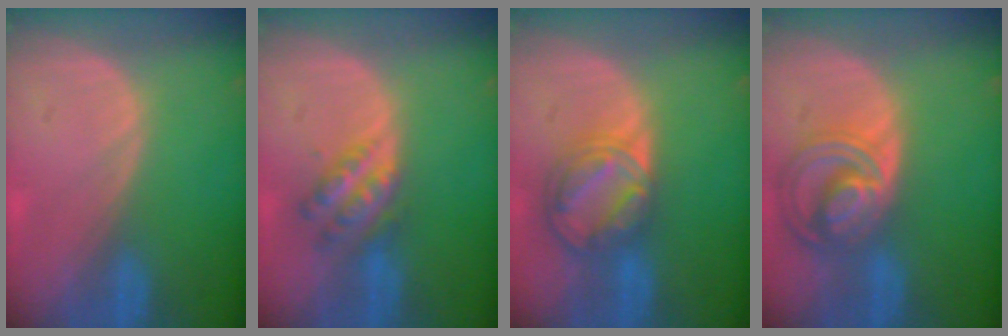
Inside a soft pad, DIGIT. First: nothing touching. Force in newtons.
{"total": 5.9, "press": 5.1, "slide": 2.8}
{"total": 8.7, "press": 7.3, "slide": 4.6}
{"total": 8.7, "press": 7.5, "slide": 4.4}